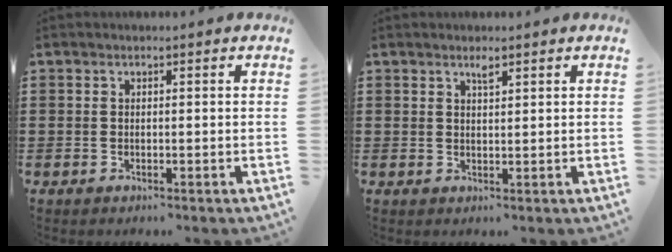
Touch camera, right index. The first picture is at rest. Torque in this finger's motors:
{"motor_torque": [0.01, -0.01, 0.02, 0.02]}